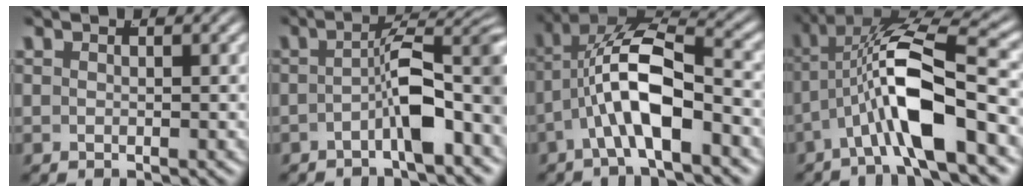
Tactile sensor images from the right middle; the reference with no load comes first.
{"total": 6.5, "force": [-2.0, 1.9, 5.9], "torque": [-0.069, 0.000, -0.031]}
{"total": 6.9, "force": [-0.2, 3.5, 6.0], "torque": [-0.104, -0.010, -0.003]}
{"total": 7.6, "force": [-0.3, 2.8, 7.0], "torque": [-0.130, -0.007, 0.002]}